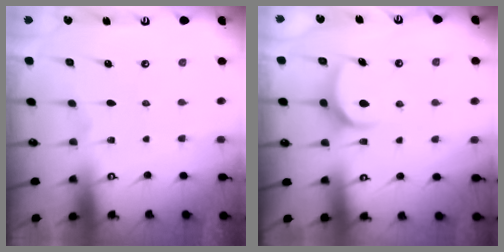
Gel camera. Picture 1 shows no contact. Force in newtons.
{"total": 6.8, "press": 6.8, "slide": 0.1}